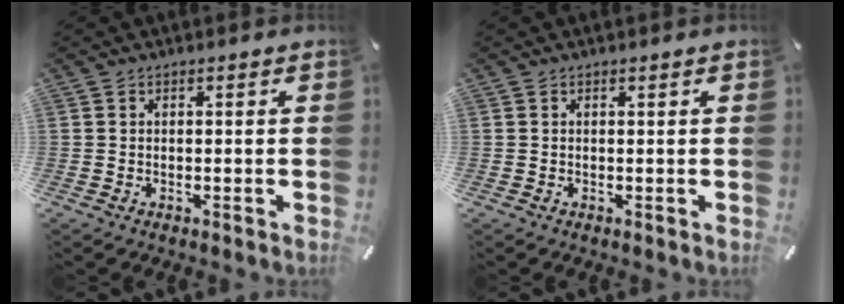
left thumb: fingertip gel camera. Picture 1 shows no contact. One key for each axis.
{"total": 0.0}